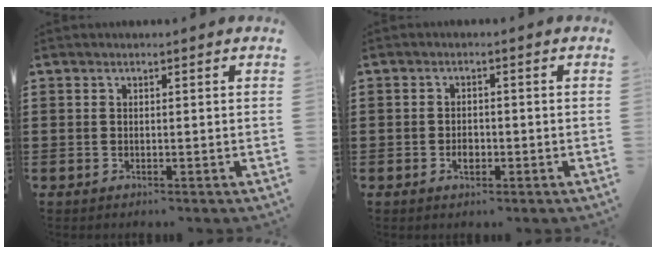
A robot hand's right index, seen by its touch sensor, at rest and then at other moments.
{"total": 2.0, "force": [-0.7, 1.0, 1.6], "torque": [-0.032, -0.002, -0.011]}